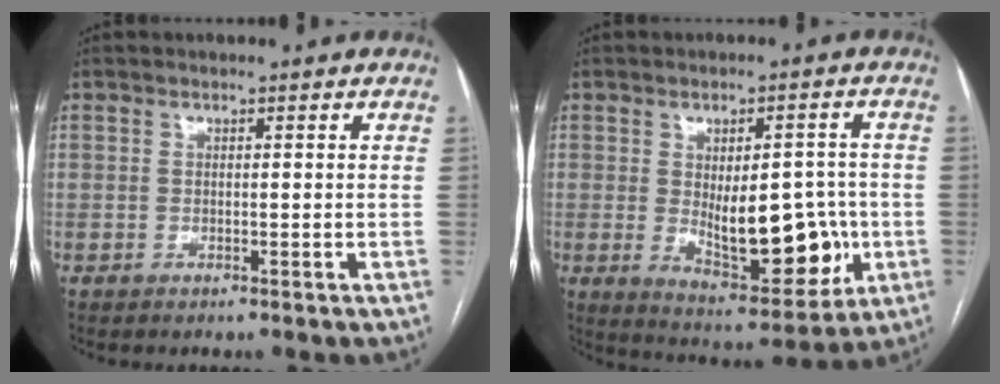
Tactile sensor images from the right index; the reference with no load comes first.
{"total": 13.5, "force": [-1.4, 5.5, 12.2], "torque": [-0.175, -0.006, -0.003]}